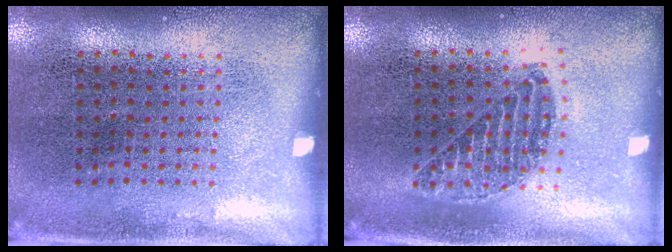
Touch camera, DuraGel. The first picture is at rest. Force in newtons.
{"total": 1.1, "press": 1.0, "slide": 0.4}